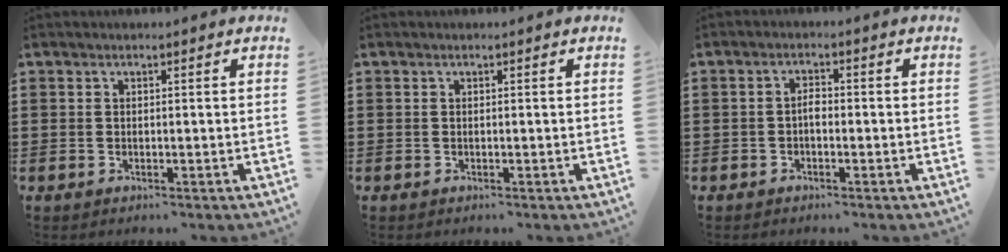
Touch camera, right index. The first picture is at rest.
{"total": 0.0}
{"total": 1.6, "force": [-0.6, 0.7, 1.3], "torque": [-0.026, 0.004, -0.012]}